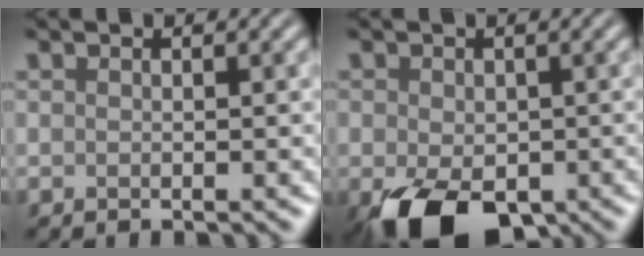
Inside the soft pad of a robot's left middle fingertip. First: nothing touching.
{"total": 9.2, "force": [-4.0, 5.6, 6.1], "torque": [-0.119, -0.038, -0.057]}